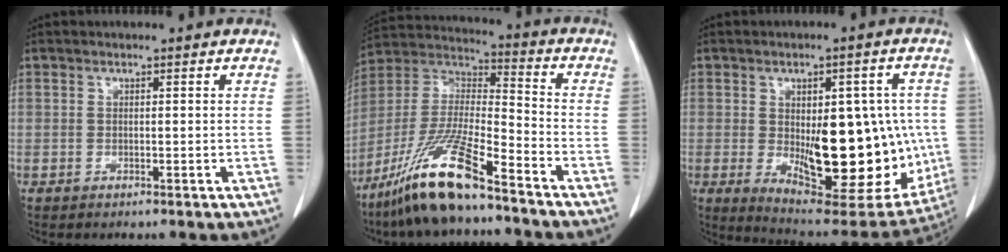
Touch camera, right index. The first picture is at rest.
{"total": 16.0, "force": [-11.2, 1.6, 11.3], "torque": [-0.238, -0.021, -0.212]}
{"total": 22.1, "force": [-2.0, 8.7, 20.2], "torque": [-0.252, -0.005, 0.002]}